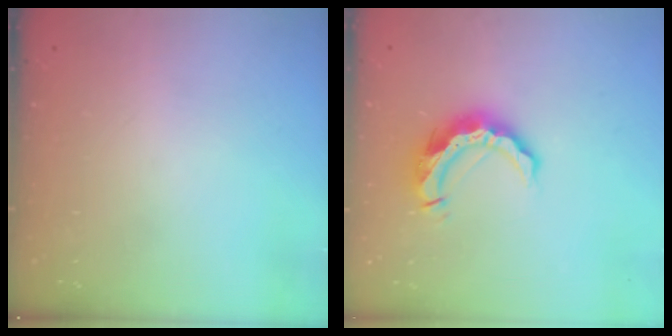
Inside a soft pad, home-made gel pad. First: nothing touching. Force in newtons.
{"total": 10.6, "press": 10.6, "slide": 0.8}